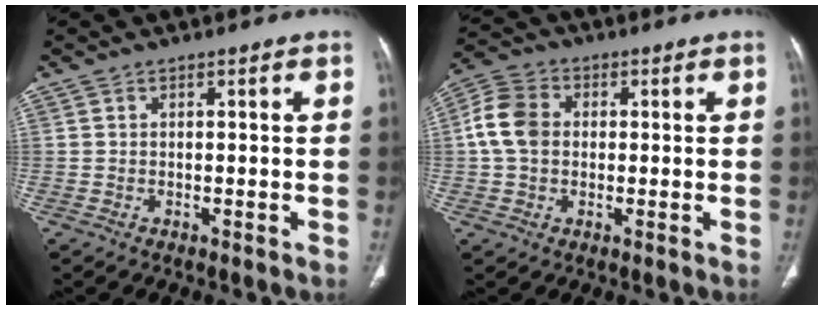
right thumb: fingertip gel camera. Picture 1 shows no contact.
{"total": 7.9, "force": [0.3, 6.2, 4.8], "torque": [-0.092, 0.018, -0.003]}